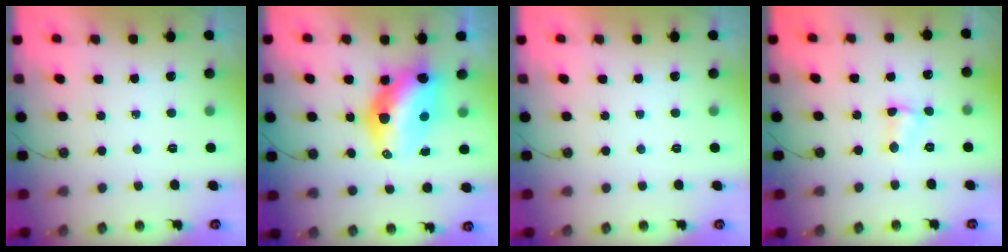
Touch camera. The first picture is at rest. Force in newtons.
{"total": 13.9, "press": 13.3, "slide": 4.1}
{"total": 0.0}
{"total": 3.9, "press": 3.8, "slide": 0.6}